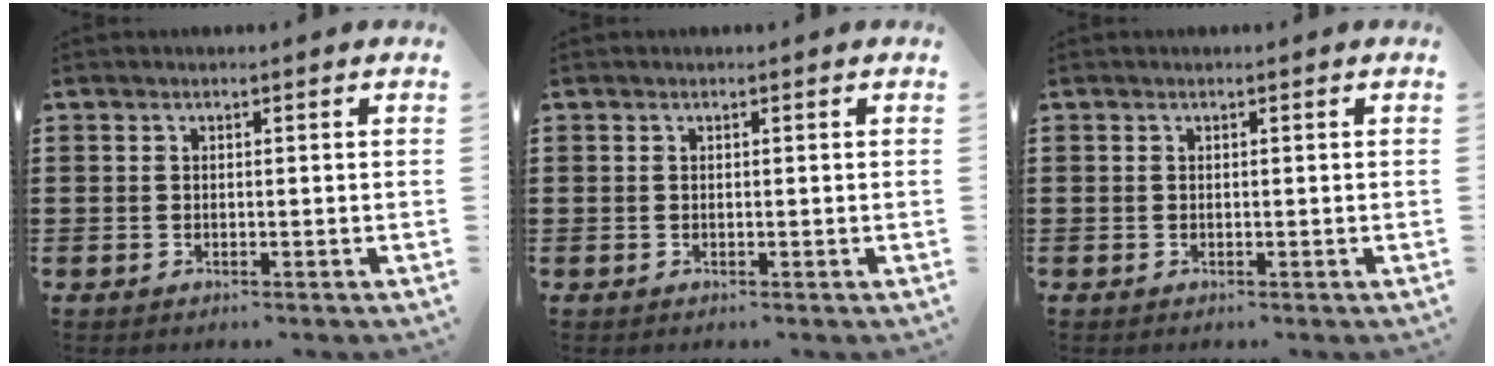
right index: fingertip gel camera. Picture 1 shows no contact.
{"total": 0.0}
{"total": 0.0}